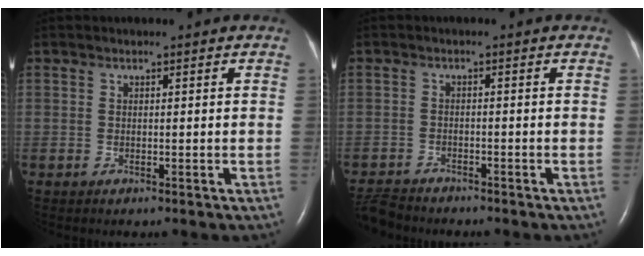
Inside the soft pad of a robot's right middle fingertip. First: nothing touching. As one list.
[{"total": 5.3, "force": [-5.1, 1.1, 0.7], "torque": [-0.017, -0.016, -0.092]}]